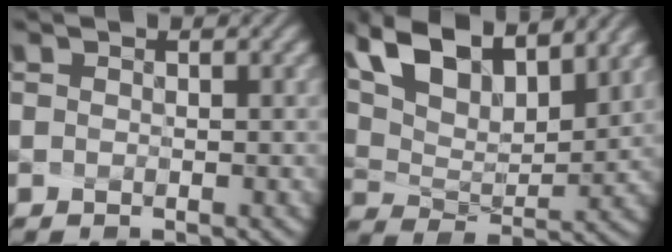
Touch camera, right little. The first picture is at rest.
{"total": 9.7, "force": [7.4, 3.1, 5.4], "torque": [-0.124, 0.006, 0.128]}